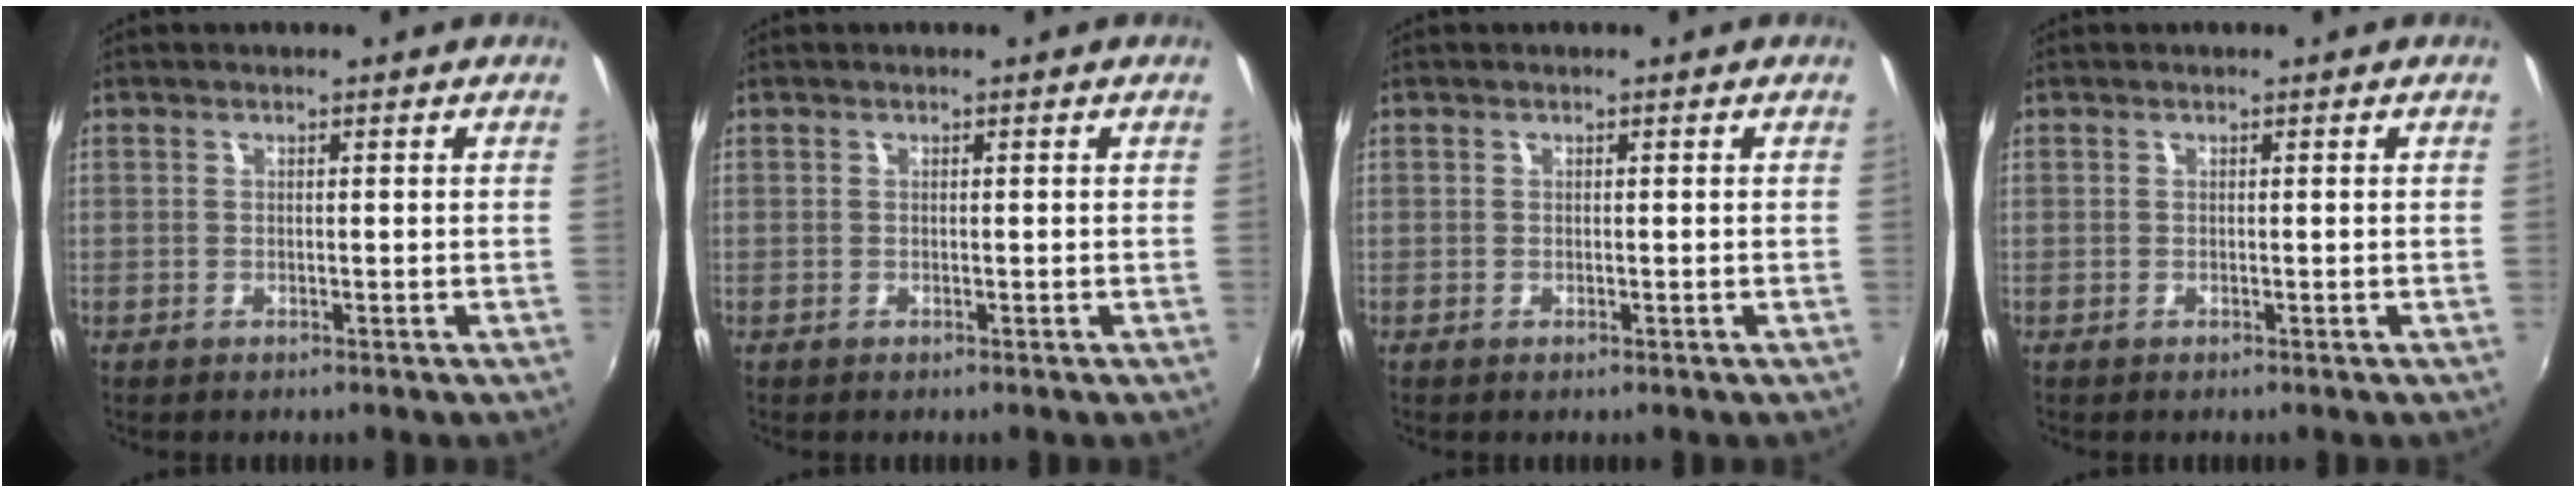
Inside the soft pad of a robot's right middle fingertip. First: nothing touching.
{"total": 0.0}
{"total": 0.0}
{"total": 0.0}